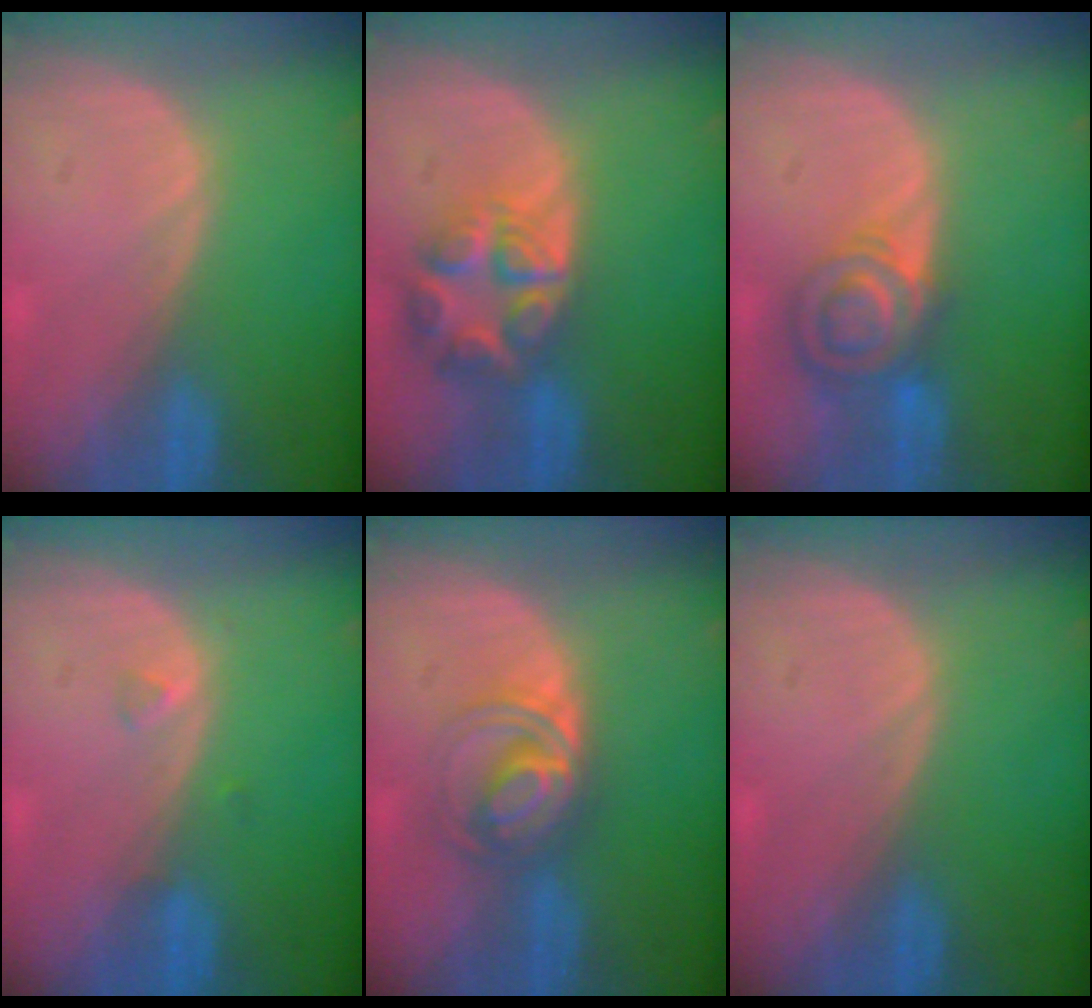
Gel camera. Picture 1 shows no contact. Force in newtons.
{"total": 7.9, "press": 6.9, "slide": 3.8}
{"total": 7.3, "press": 6.3, "slide": 3.8}
{"total": 1.0, "press": 1.0, "slide": 0.2}
{"total": 6.0, "press": 5.6, "slide": 2.1}
{"total": 0.0}